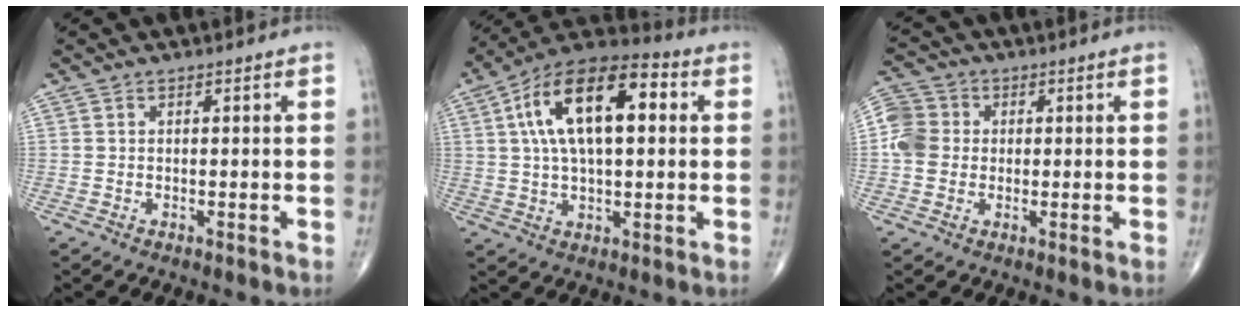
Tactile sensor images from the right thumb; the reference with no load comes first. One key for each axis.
{"total": 18.8, "fx": 4.1, "fy": 8.9, "fz": 16.1, "tx": -0.264, "ty": 0.027, "tz": 0.057}
{"total": 6.5, "fx": 0.1, "fy": 5.9, "fz": 2.8, "tx": -0.045, "ty": 0.014, "tz": -0.008}